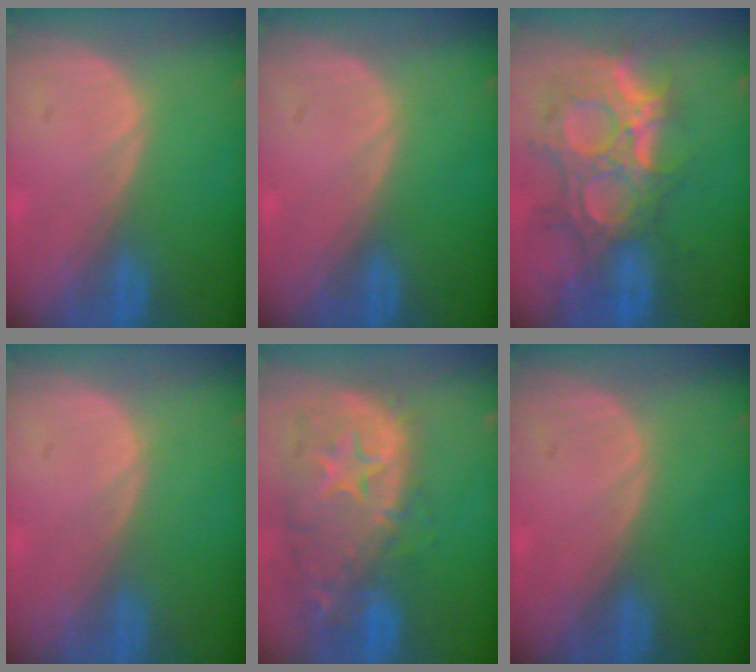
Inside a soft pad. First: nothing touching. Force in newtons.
{"total": 0.0}
{"total": 12.8, "press": 11.0, "slide": 6.5}
{"total": 0.0}
{"total": 14.0, "press": 11.3, "slide": 8.3}
{"total": 0.0}